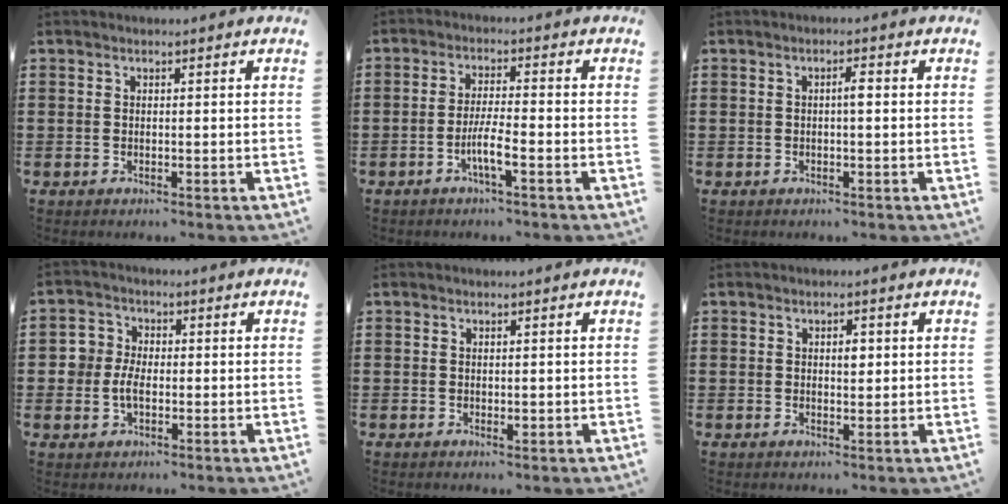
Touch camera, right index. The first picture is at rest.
{"total": 4.6, "force": [-2.1, 0.4, 4.1], "torque": [-0.082, -0.007, -0.042]}
{"total": 1.7, "force": [0.0, 0.3, 1.6], "torque": [-0.031, 0.002, -0.002]}
{"total": 4.0, "force": [-0.7, 3.1, 2.4], "torque": [-0.059, 0.005, -0.017]}
{"total": 0.5, "force": [0.0, 0.4, 0.4], "torque": [-0.008, 0.000, 0.001]}
{"total": 1.9, "force": [0.4, 0.9, 1.6], "torque": [-0.017, 0.001, 0.001]}